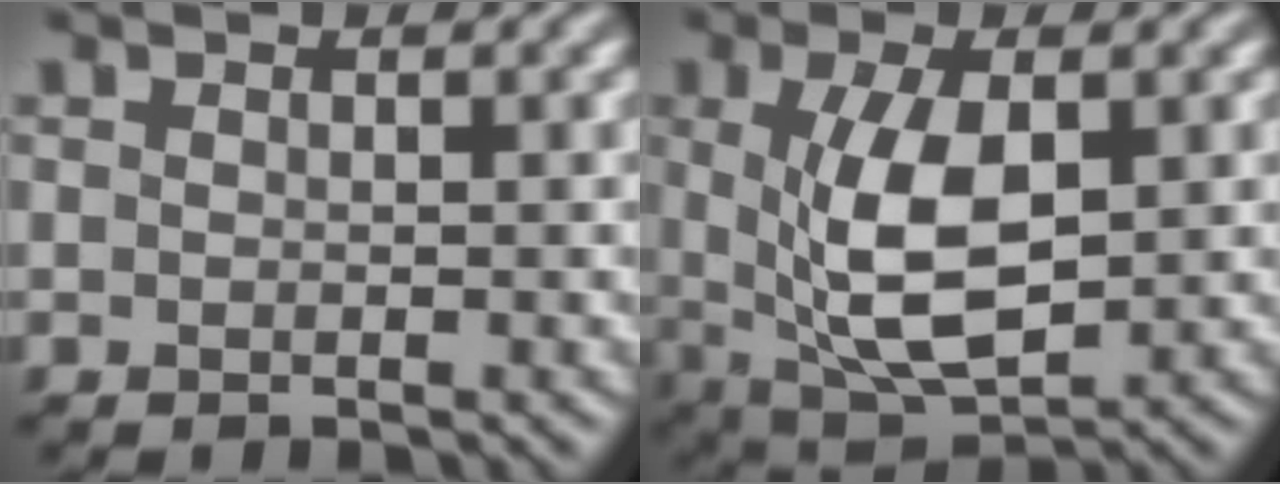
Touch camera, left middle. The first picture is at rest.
{"total": 8.0, "force": [0.6, 3.7, 7.1], "torque": [-0.147, -0.007, 0.015]}